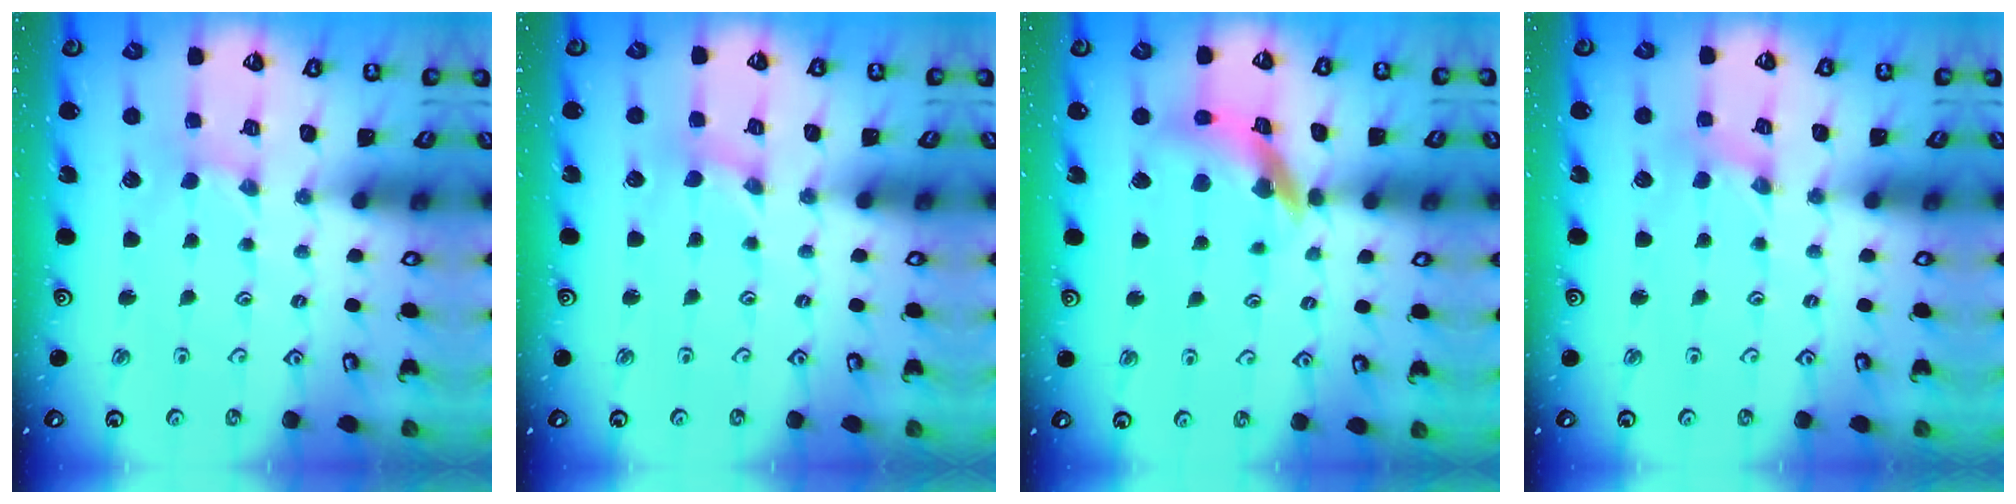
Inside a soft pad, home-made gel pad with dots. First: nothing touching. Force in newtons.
{"total": 0.0}
{"total": 13.5, "press": 13.4, "slide": 1.6}
{"total": 1.0, "press": 1.0, "slide": 0.2}